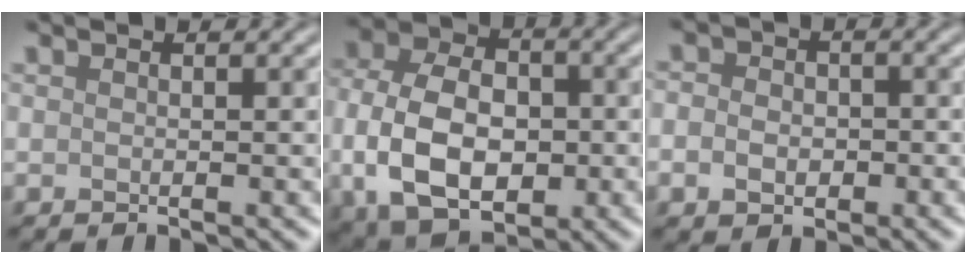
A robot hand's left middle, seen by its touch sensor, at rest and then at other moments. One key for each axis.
{"total": 11.3, "fx": -1.7, "fy": 7.8, "fz": 8.0, "tx": -0.170, "ty": -0.009, "tz": -0.036}
{"total": 3.3, "fx": -0.5, "fy": 2.8, "fz": 1.8, "tx": -0.020, "ty": 0.002, "tz": -0.020}